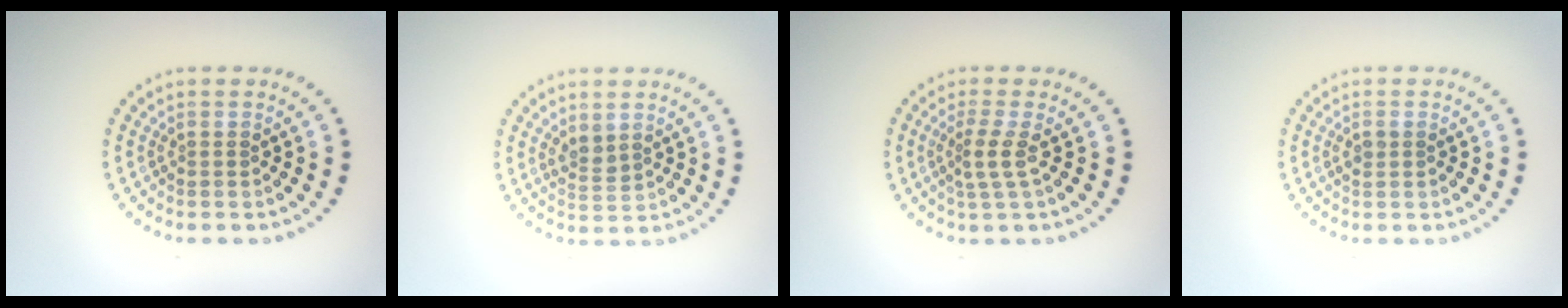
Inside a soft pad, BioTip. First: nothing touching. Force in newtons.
{"total": 1.5, "press": 1.2, "slide": 0.8}
{"total": 2.2, "press": 1.5, "slide": 1.5}
{"total": 1.0, "press": 0.9, "slide": 0.3}